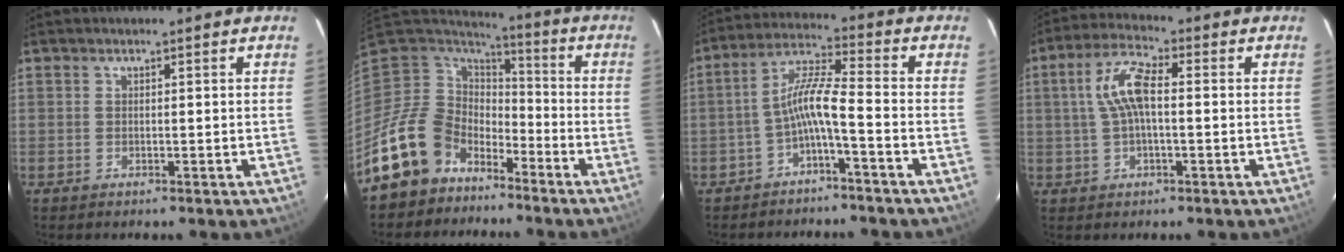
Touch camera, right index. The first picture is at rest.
{"total": 15.9, "force": [-10.7, 11.1, 3.9], "torque": [-0.119, 0.022, -0.178]}
{"total": 6.8, "force": [-3.2, 0.2, 6.0], "torque": [-0.142, 0.018, -0.060]}
{"total": 7.7, "force": [0.4, 2.8, 7.2], "torque": [-0.149, 0.017, 0.009]}